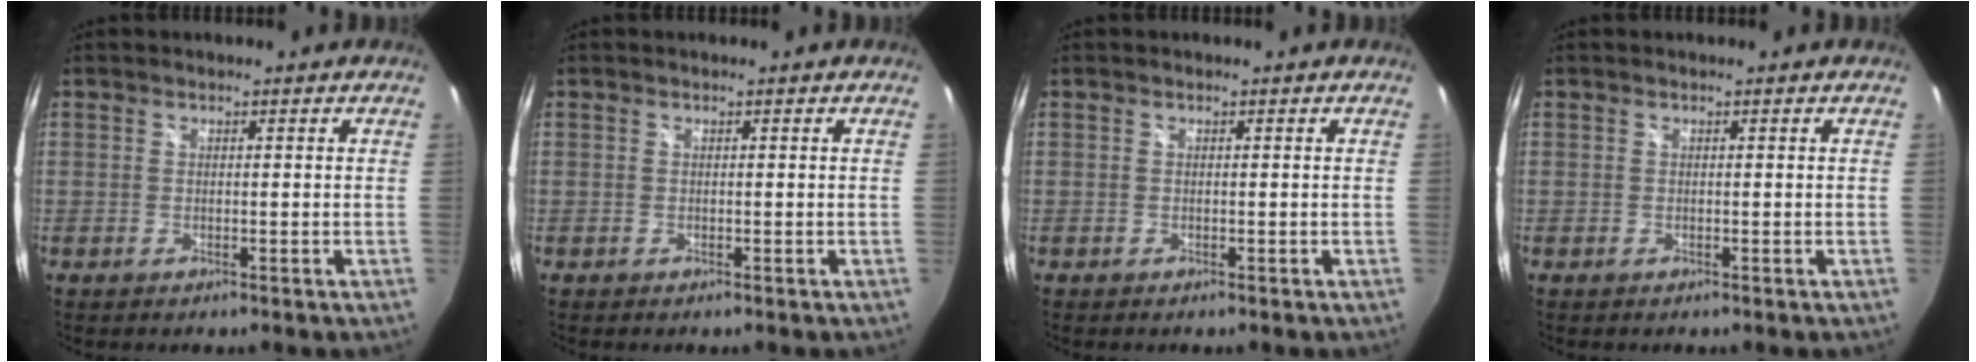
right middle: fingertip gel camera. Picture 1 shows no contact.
{"total": 0.0}
{"total": 0.0}
{"total": 0.0}